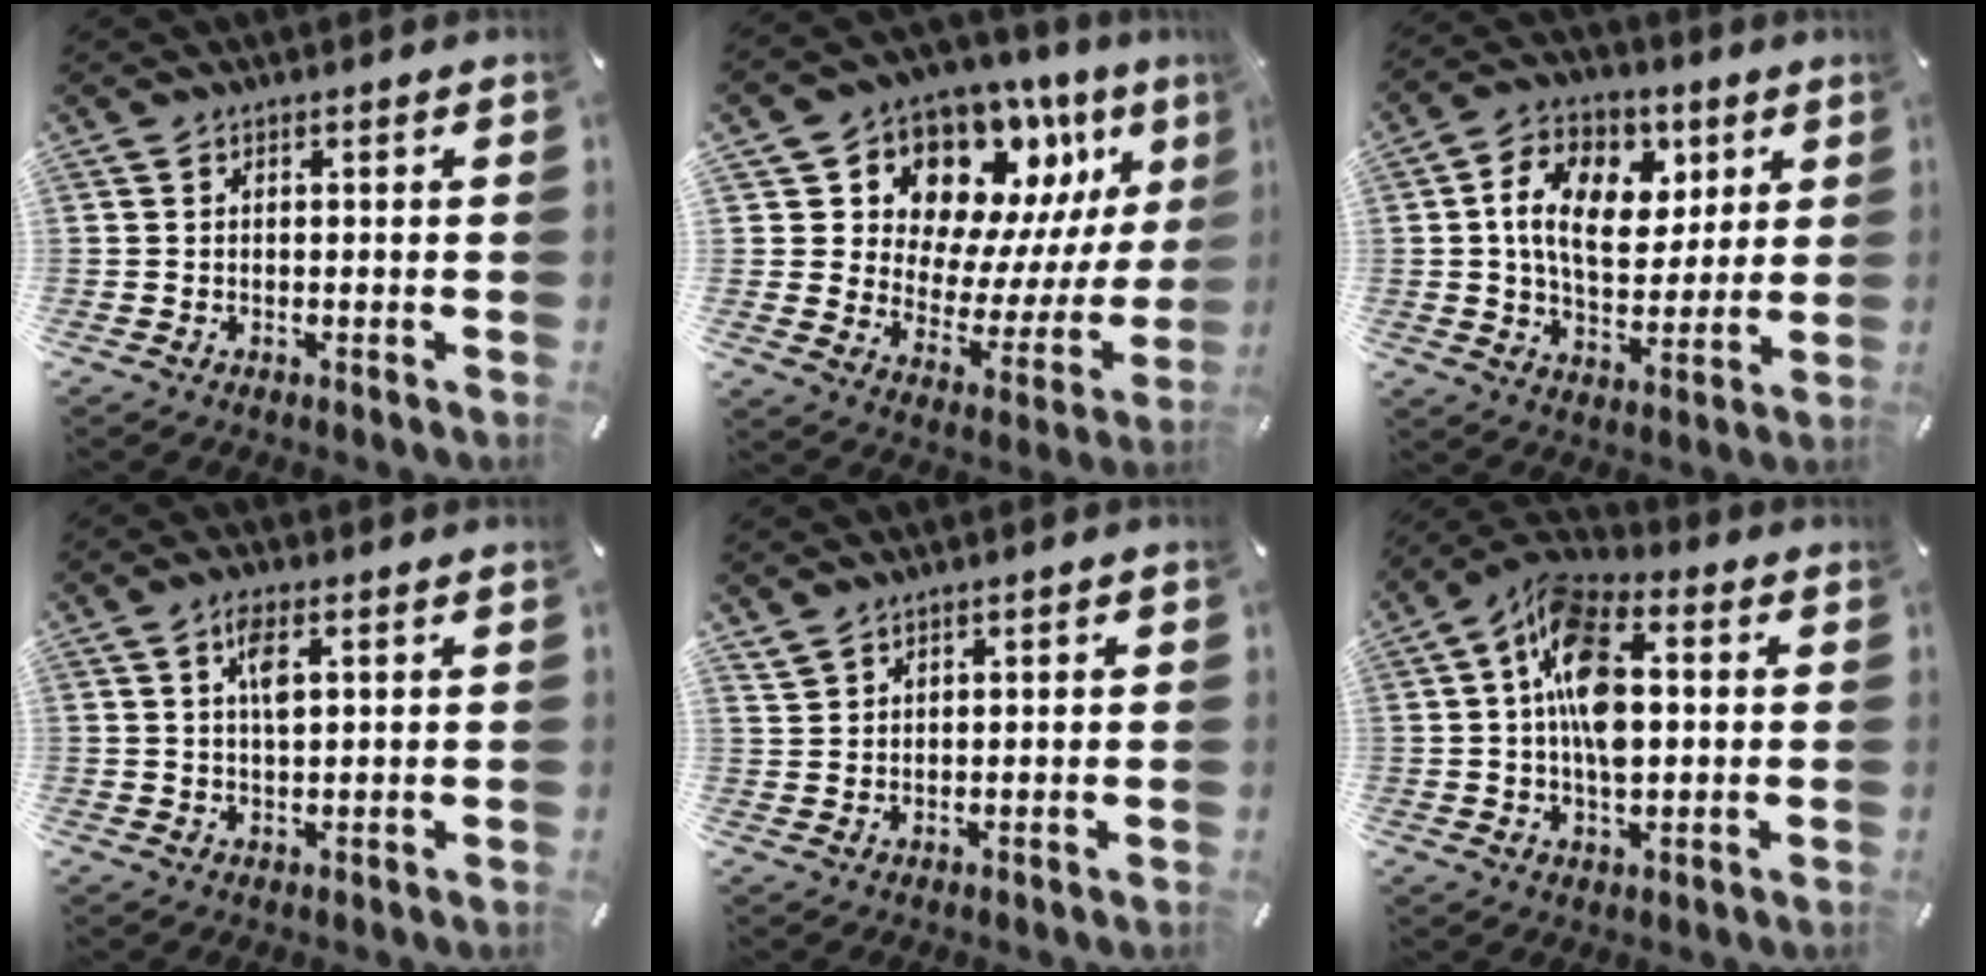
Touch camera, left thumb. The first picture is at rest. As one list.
[{"total": 13.8, "force": [10.5, 8.3, 3.3], "torque": [-0.045, -0.115, 0.183]}, {"total": 14.9, "force": [4.1, 10.6, 9.6], "torque": [-0.152, 0.005, 0.078]}, {"total": 4.8, "force": [1.9, 1.8, 4.0], "torque": [-0.078, 0.005, 0.029]}, {"total": 2.0, "force": [1.6, 1.2, 0.3], "torque": [-0.006, -0.001, 0.032]}, {"total": 14.4, "force": [1.4, 8.5, 11.5], "torque": [-0.217, 0.001, 0.022]}]